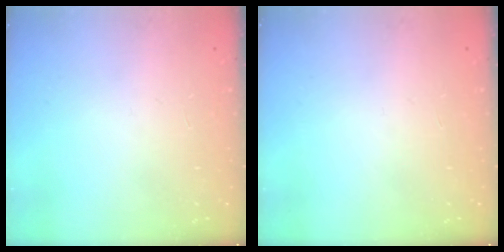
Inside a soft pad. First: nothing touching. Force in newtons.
{"total": 0.0}